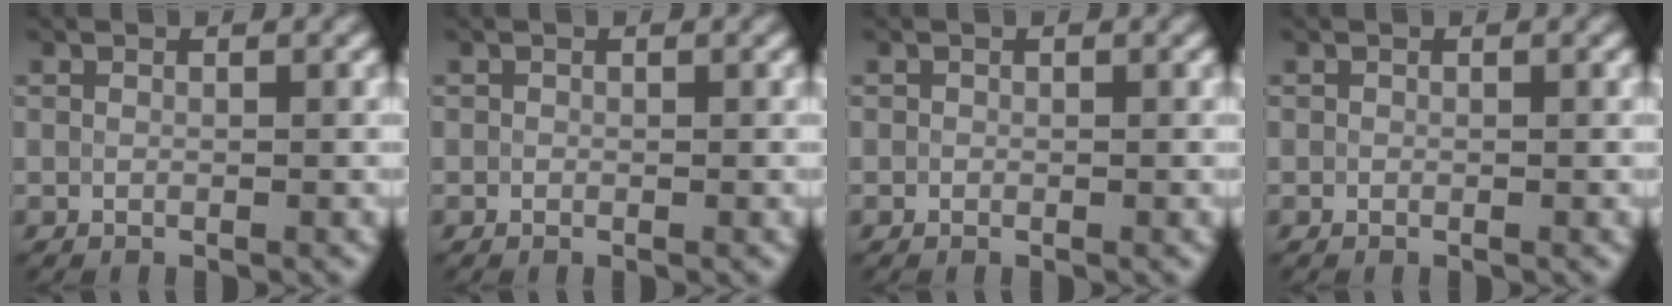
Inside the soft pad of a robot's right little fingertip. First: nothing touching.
{"total": 0.0}
{"total": 0.0}
{"total": 0.0}